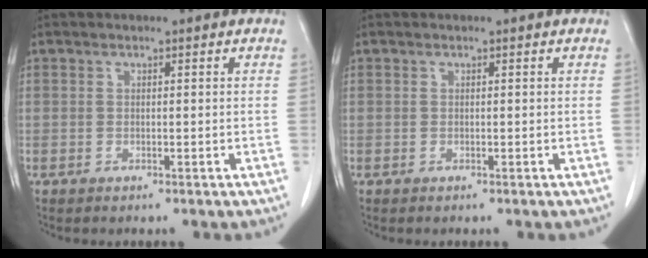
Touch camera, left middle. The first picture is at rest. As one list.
[{"total": 0.0}]